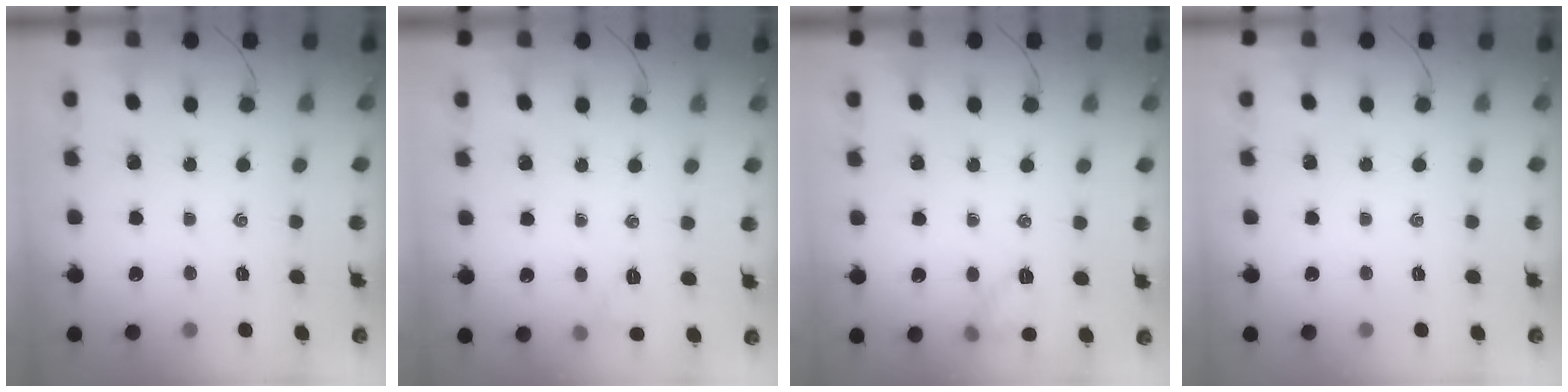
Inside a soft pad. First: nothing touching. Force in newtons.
{"total": 5.2, "press": 5.1, "slide": 1.2}
{"total": 7.3, "press": 7.3, "slide": 0.6}
{"total": 0.0}